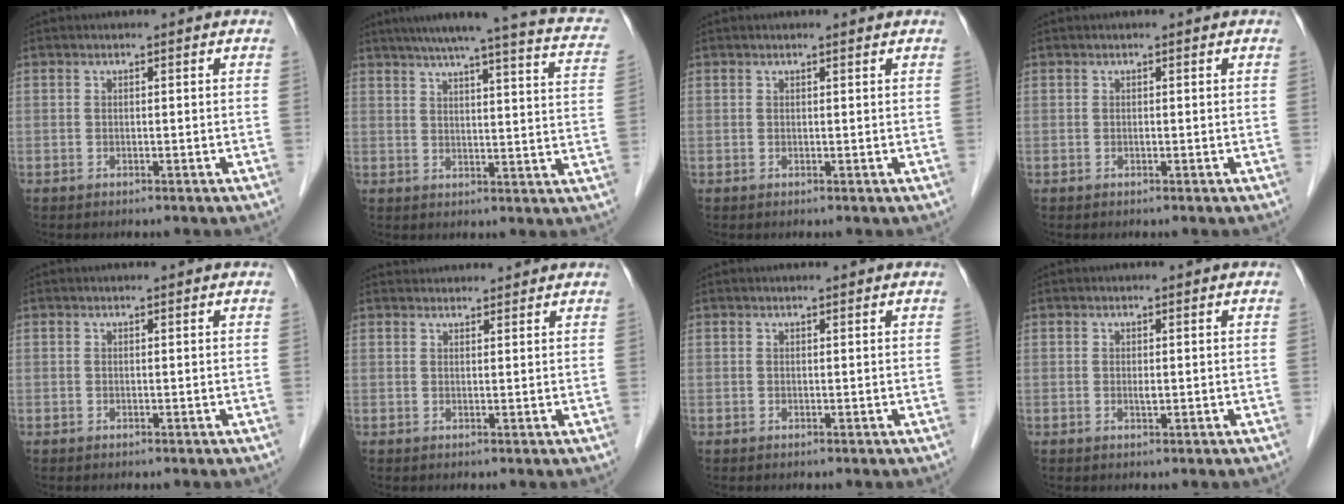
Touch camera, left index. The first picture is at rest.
{"total": 20.1, "force": [15.9, 2.1, 12.1], "torque": [-0.169, 0.002, 0.180]}
{"total": 1.1, "force": [1.0, -0.1, 0.5], "torque": [-0.010, 0.004, 0.014]}
{"total": 0.0}
{"total": 0.6, "force": [0.6, 0.0, 0.2], "torque": [-0.006, 0.007, 0.006]}
{"total": 5.3, "force": [5.2, 0.8, 0.6], "torque": [-0.008, 0.032, 0.067]}
{"total": 1.6, "force": [1.5, 0.0, 0.6], "torque": [-0.008, 0.009, 0.019]}
{"total": 0.6, "force": [-0.1, 0.1, 0.6], "torque": [-0.014, -0.005, -0.001]}